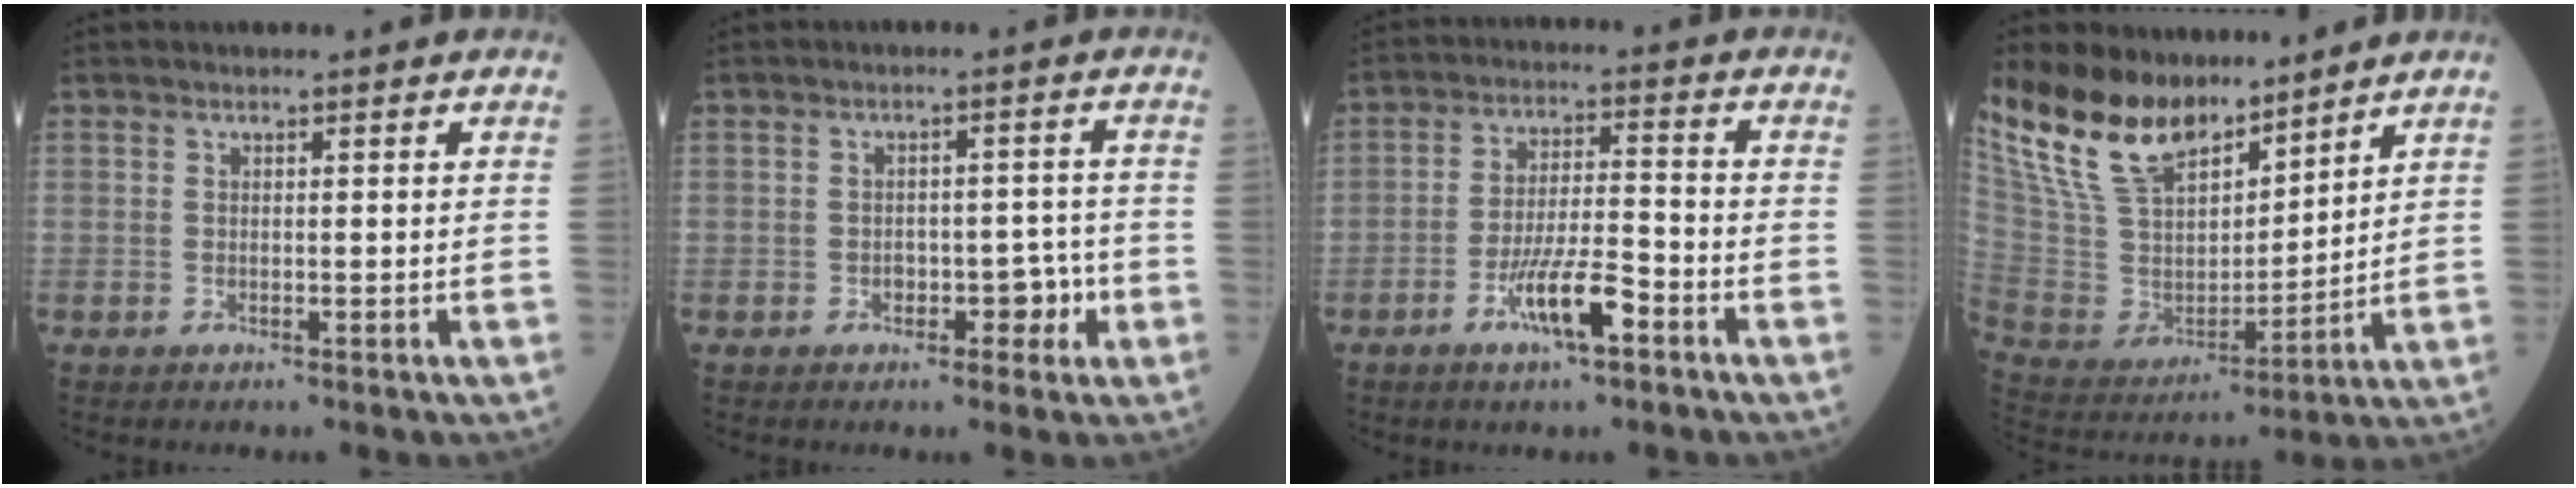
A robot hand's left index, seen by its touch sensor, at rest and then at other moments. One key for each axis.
{"total": 3.9, "fx": -1.7, "fy": 2.4, "fz": 2.7, "tx": -0.023, "ty": 0.020, "tz": -0.019}
{"total": 7.7, "fx": -4.2, "fy": 1.2, "fz": 6.3, "tx": -0.119, "ty": -0.001, "tz": -0.077}
{"total": 17.6, "fx": 13.9, "fy": 6.9, "fz": 8.3, "tx": -0.175, "ty": 0.018, "tz": 0.270}